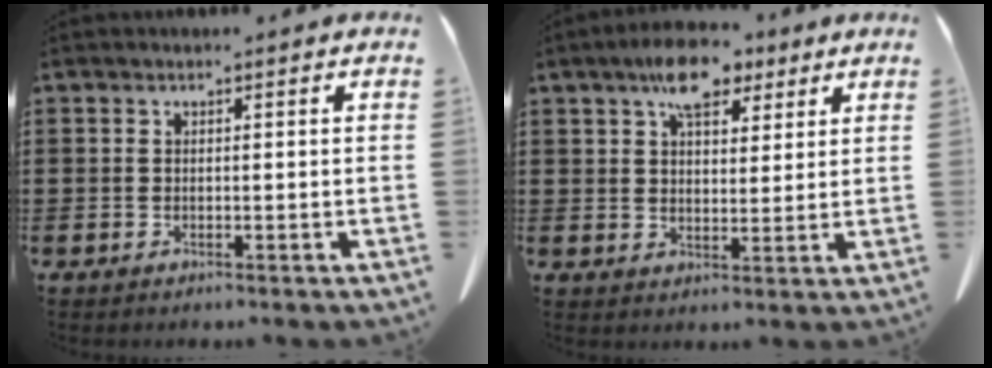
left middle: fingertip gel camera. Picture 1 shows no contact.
{"total": 8.3, "force": [5.8, 3.9, 4.5], "torque": [-0.075, -0.009, 0.101]}